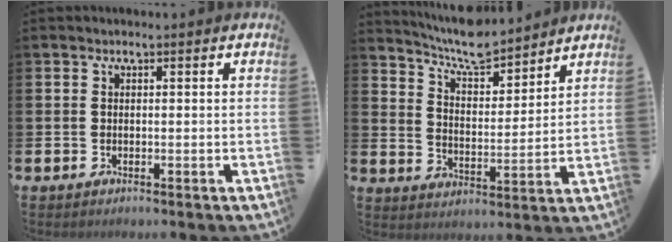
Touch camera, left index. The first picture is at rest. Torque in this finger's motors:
{"motor_torque": [0.40, -0.40, 0.17, 0.11]}